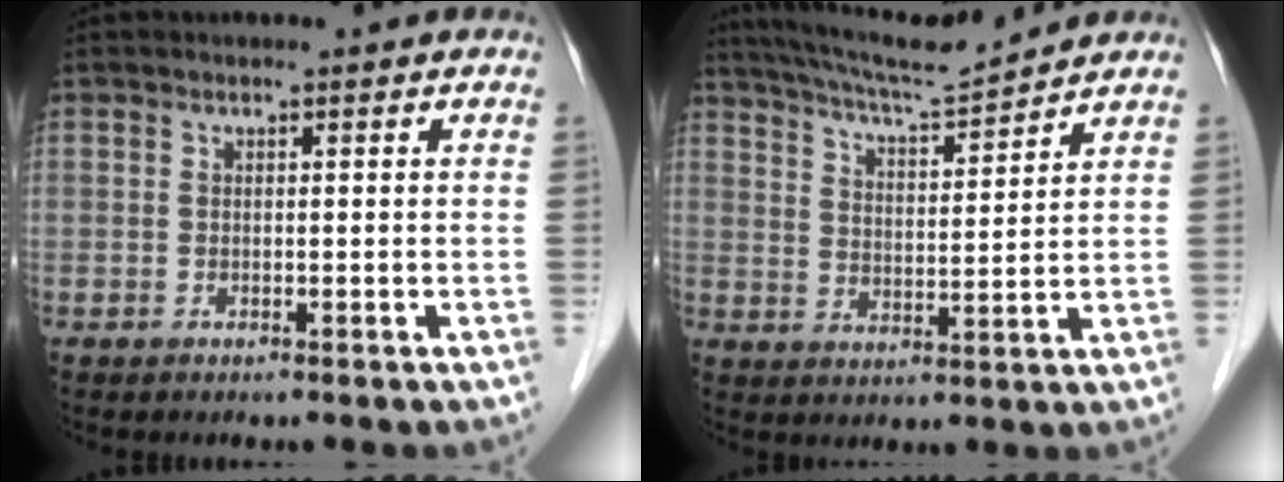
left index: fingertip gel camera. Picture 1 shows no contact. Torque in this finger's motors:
{"motor_torque": [0.95, -1.19, 0.19, 0.06]}